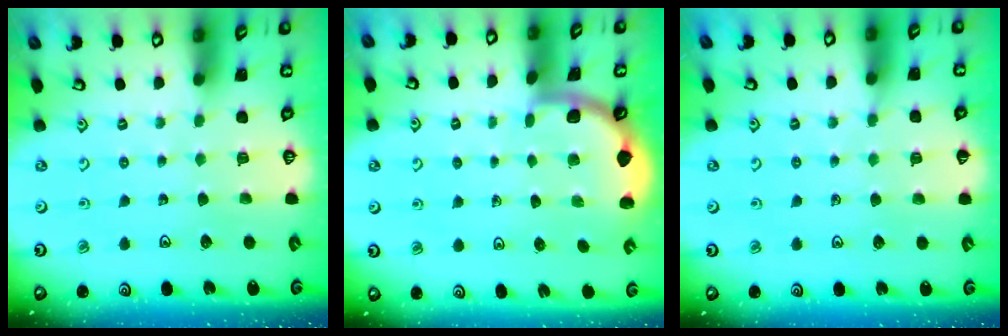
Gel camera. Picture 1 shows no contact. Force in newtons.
{"total": 1.9, "press": 1.9, "slide": 0.0}
{"total": 4.4, "press": 4.4, "slide": 0.5}